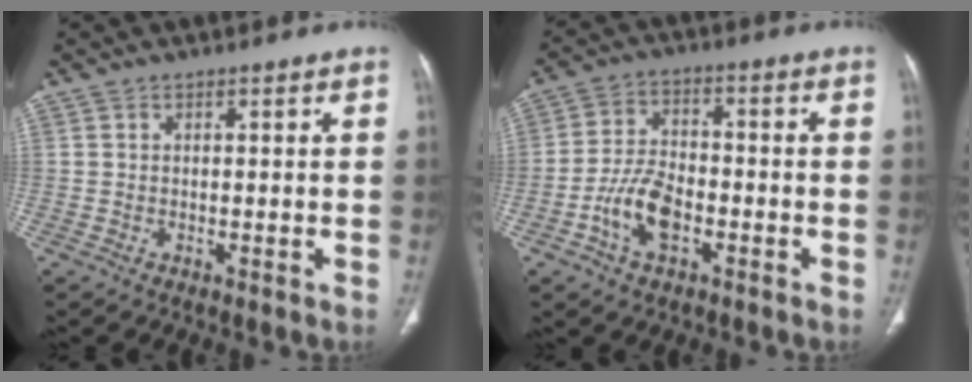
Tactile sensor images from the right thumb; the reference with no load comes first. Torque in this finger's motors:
{"motor_torque": [0.55, 0.50, -0.01, -0.15, 0.27]}